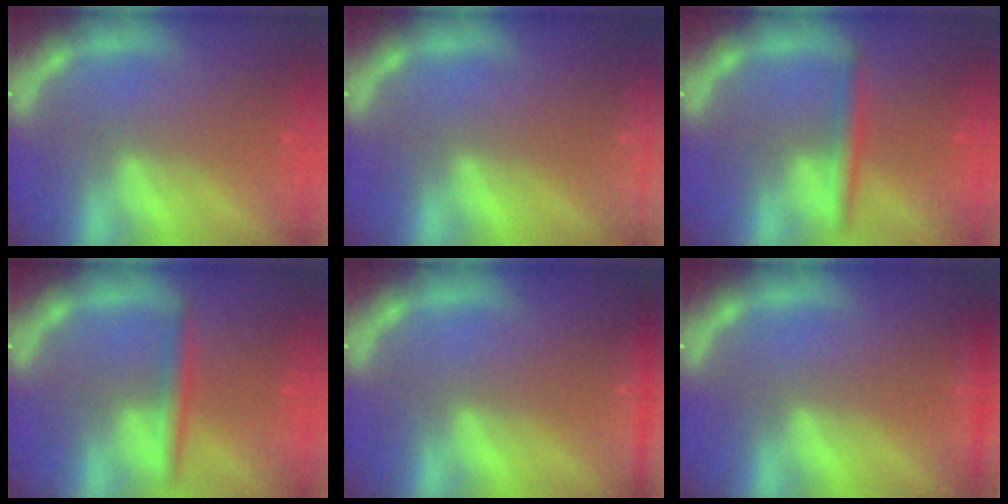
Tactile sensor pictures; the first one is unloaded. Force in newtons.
{"total": 9.5}
{"total": 2.5}
{"total": 2.5}
{"total": 2.9}
{"total": 1.4}